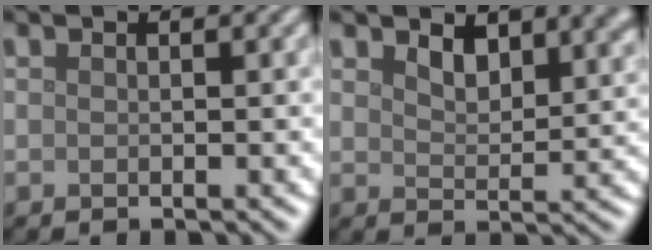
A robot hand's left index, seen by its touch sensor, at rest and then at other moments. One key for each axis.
{"total": 3.5, "fx": 2.4, "fy": 1.7, "fz": 2.0, "tx": -0.040, "ty": -0.004, "tz": 0.038}